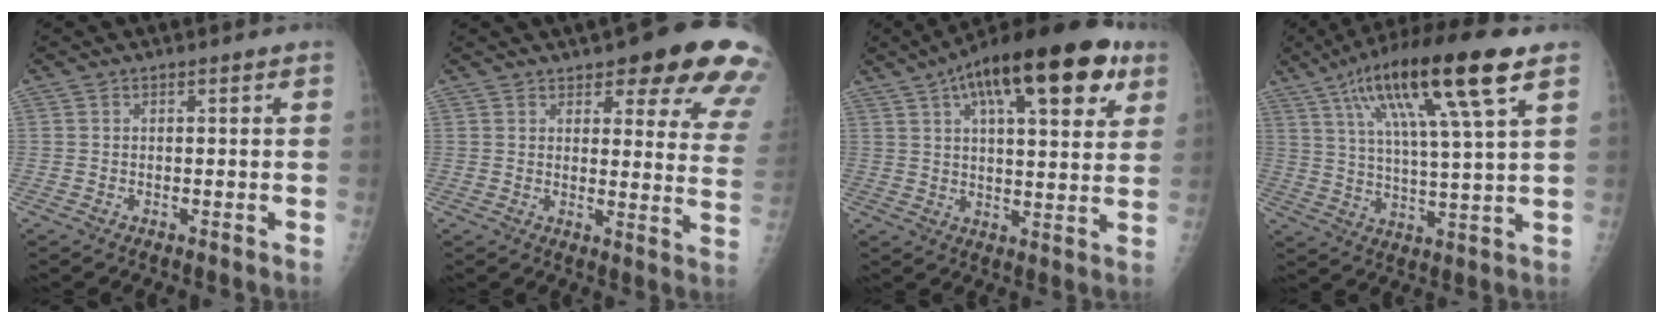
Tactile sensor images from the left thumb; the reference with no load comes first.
{"total": 17.8, "force": [11.2, 5.6, 12.7], "torque": [-0.109, -0.043, 0.118]}
{"total": 22.4, "force": [11.0, 8.1, 17.8], "torque": [-0.253, -0.001, 0.161]}
{"total": 19.4, "force": [9.5, 2.8, 16.7], "torque": [-0.290, -0.009, 0.160]}